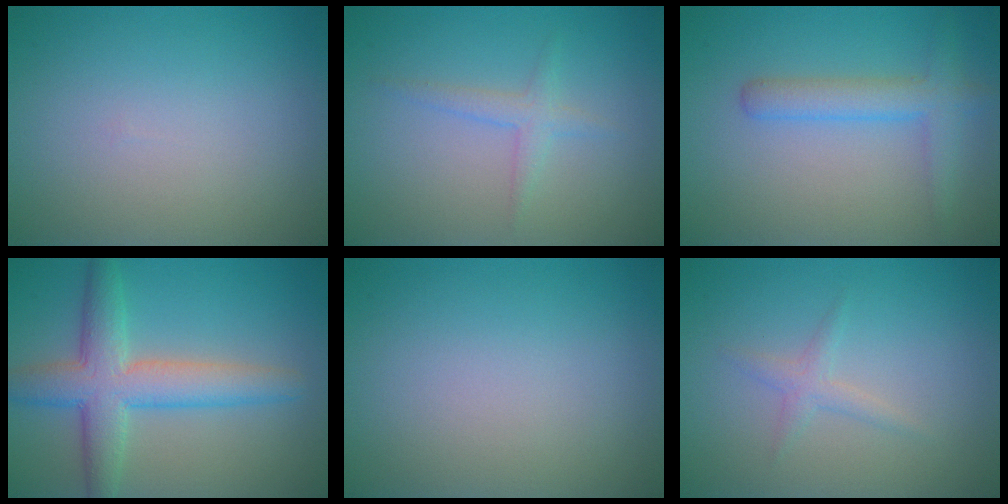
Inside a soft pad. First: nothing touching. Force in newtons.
{"total": 1.6, "press": 1.6, "slide": 0.1}
{"total": 3.1, "press": 3.1, "slide": 0.1}
{"total": 6.0, "press": 6.0, "slide": 0.2}
{"total": 0.0}
{"total": 1.3, "press": 1.3, "slide": 0.0}